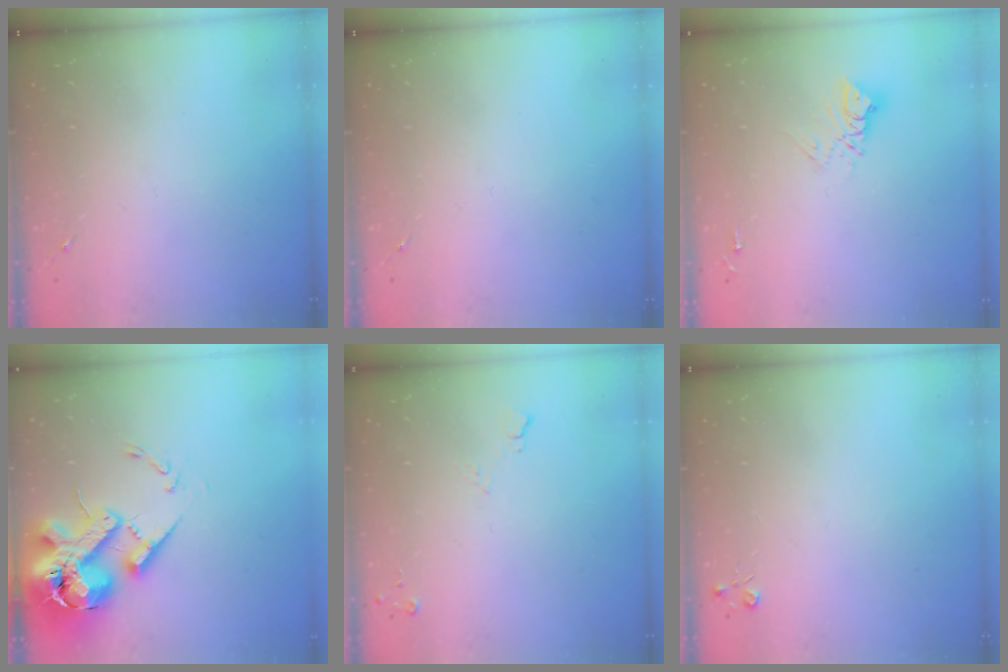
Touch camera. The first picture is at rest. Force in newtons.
{"total": 0.0}
{"total": 9.3, "press": 9.3, "slide": 0.8}
{"total": 20.8, "press": 20.5, "slide": 3.5}
{"total": 5.7, "press": 5.6, "slide": 0.7}
{"total": 3.0, "press": 3.0, "slide": 0.4}